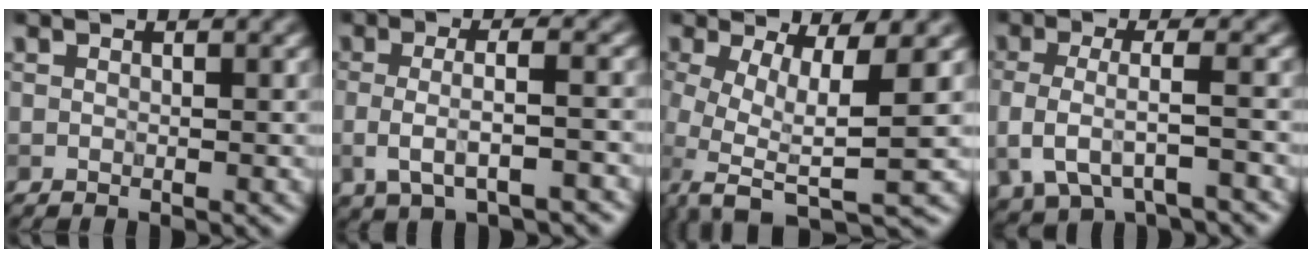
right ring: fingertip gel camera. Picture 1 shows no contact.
{"total": 4.5, "force": [-0.8, 1.6, 4.2], "torque": [-0.077, -0.005, -0.014]}
{"total": 8.1, "force": [-1.7, 2.4, 7.5], "torque": [-0.137, -0.006, -0.035]}
{"total": 4.5, "force": [-1.2, 1.9, 3.9], "torque": [-0.084, -0.012, -0.018]}